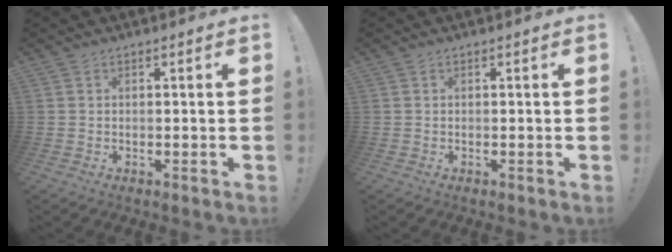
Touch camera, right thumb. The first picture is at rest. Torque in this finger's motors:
{"motor_torque": [0.00, 0.00, -0.12, 0.12, 0.02]}